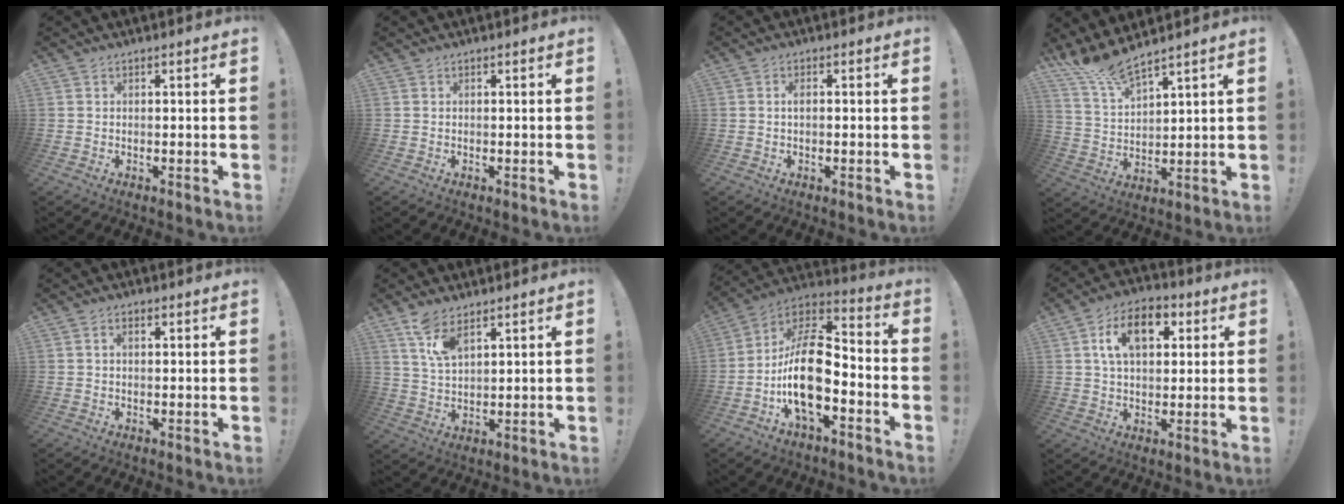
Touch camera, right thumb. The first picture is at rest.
{"total": 0.0}
{"total": 1.5, "force": [-0.2, 0.6, 1.4], "torque": [-0.028, 0.006, -0.005]}
{"total": 9.4, "force": [8.6, 1.2, 3.6], "torque": [-0.083, -0.056, 0.160]}
{"total": 1.8, "force": [0.5, 0.9, 1.5], "torque": [-0.024, 0.001, 0.007]}
{"total": 8.0, "force": [5.3, 3.1, 5.0], "torque": [-0.092, -0.021, 0.097]}
{"total": 19.0, "force": [-5.3, 9.3, 15.7], "torque": [-0.296, 0.031, -0.085]}
{"total": 12.8, "force": [4.5, 7.9, 9.0], "torque": [-0.133, 0.004, 0.080]}